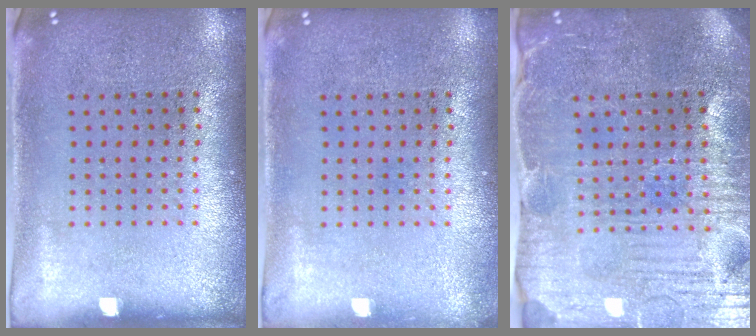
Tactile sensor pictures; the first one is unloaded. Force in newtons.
{"total": 0.6, "press": 0.6, "slide": 0.1}
{"total": 3.9, "press": 3.9, "slide": 0.7}